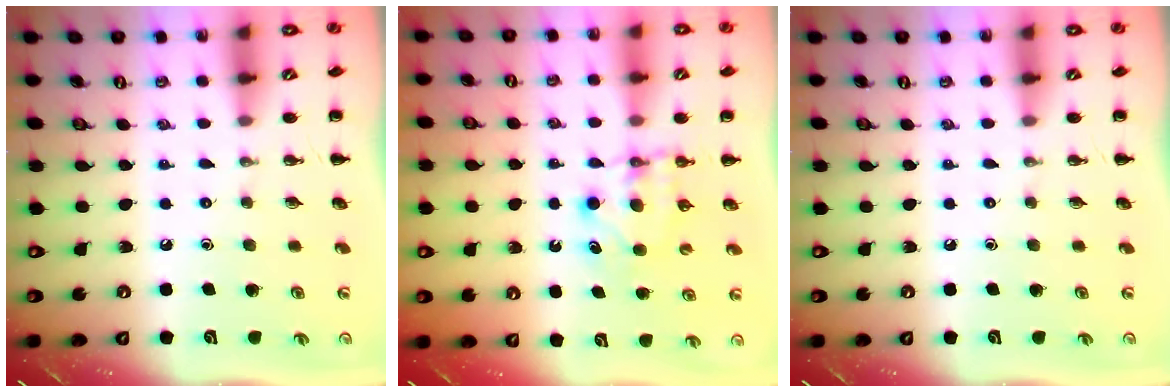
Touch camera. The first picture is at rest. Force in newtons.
{"total": 6.3, "press": 6.1, "slide": 1.3}
{"total": 0.0}